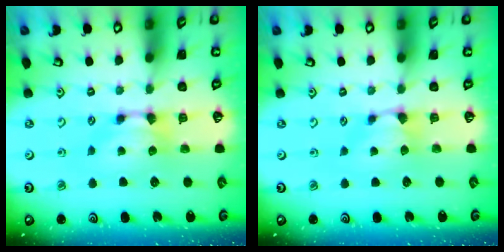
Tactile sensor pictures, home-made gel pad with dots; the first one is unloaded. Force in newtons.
{"total": 0.9, "press": 0.4, "slide": 0.8}